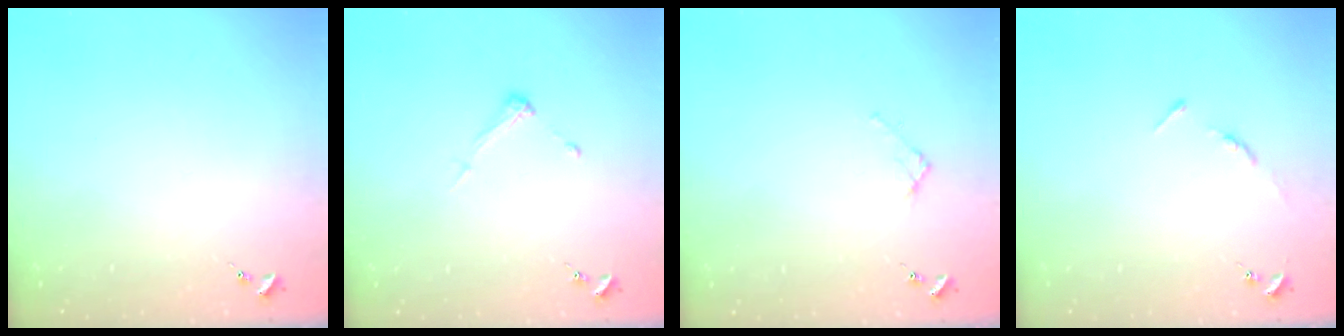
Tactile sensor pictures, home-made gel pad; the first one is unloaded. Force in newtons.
{"total": 5.7, "press": 5.7, "slide": 0.4}
{"total": 2.7, "press": 2.7, "slide": 0.3}
{"total": 3.4, "press": 3.4, "slide": 0.3}